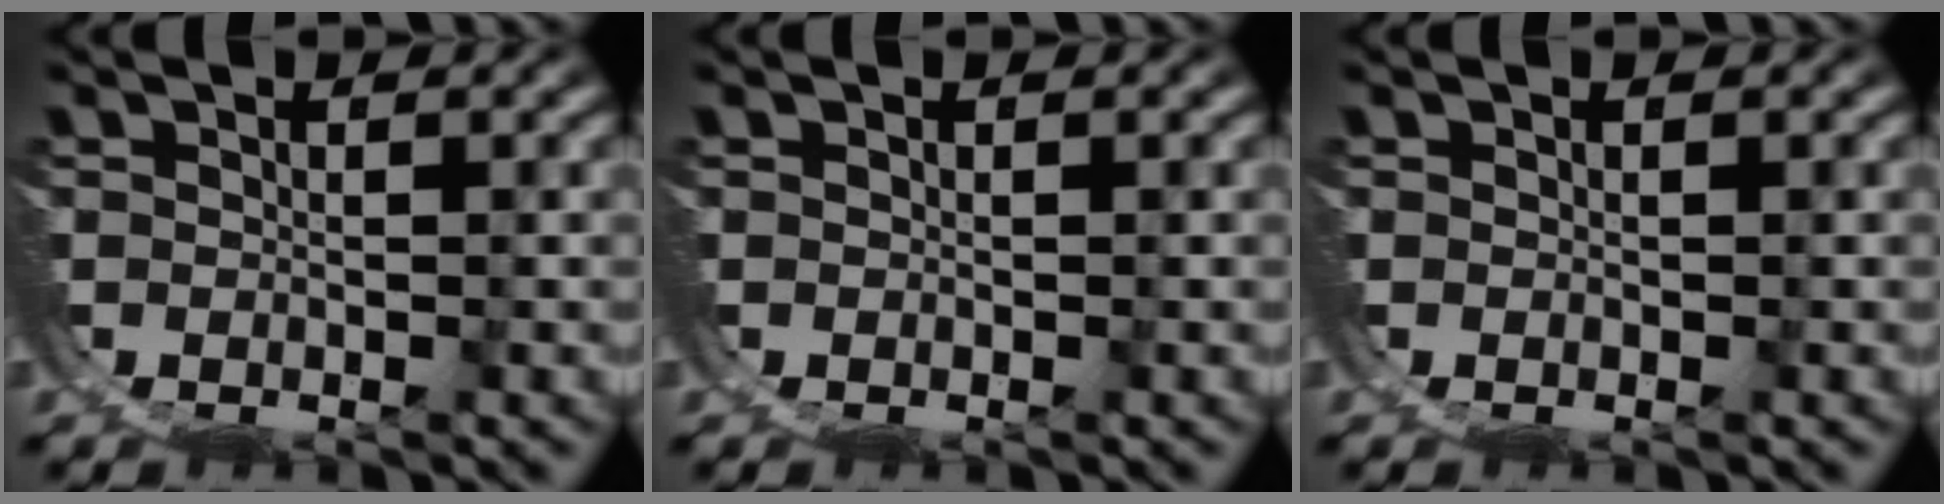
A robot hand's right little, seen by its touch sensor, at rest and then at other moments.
{"total": 0.0}
{"total": 0.0}